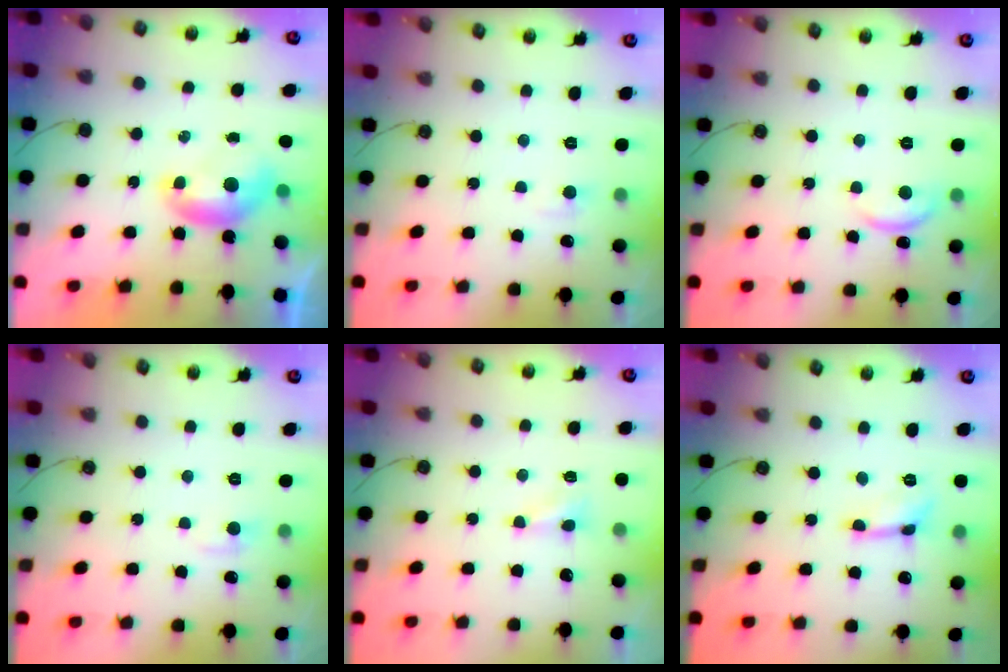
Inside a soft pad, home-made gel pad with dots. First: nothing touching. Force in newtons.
{"total": 1.4, "press": 1.3, "slide": 0.6}
{"total": 2.2, "press": 2.2, "slide": 0.3}
{"total": 0.9, "press": 0.6, "slide": 0.7}
{"total": 1.0, "press": 0.9, "slide": 0.3}
{"total": 1.2, "press": 1.1, "slide": 0.3}